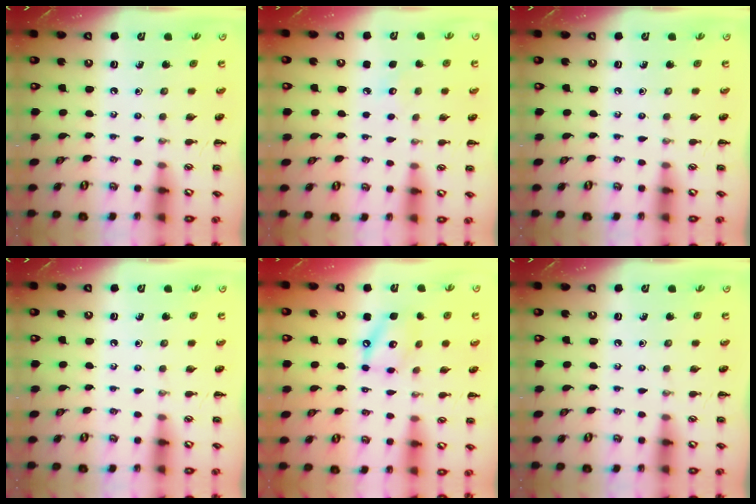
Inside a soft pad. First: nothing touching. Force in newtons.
{"total": 5.6, "press": 5.4, "slide": 1.4}
{"total": 0.0}
{"total": 0.0}
{"total": 10.6, "press": 10.5, "slide": 1.5}
{"total": 0.0}